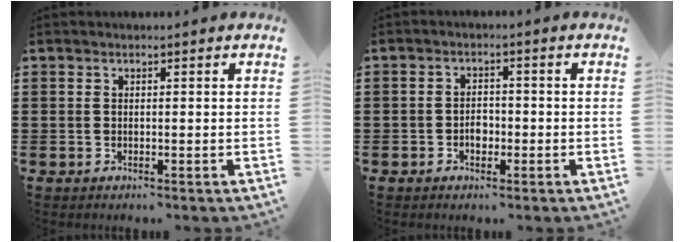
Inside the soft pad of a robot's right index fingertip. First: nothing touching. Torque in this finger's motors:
{"motor_torque": [2.14, 0.00, 0.06, 0.01]}